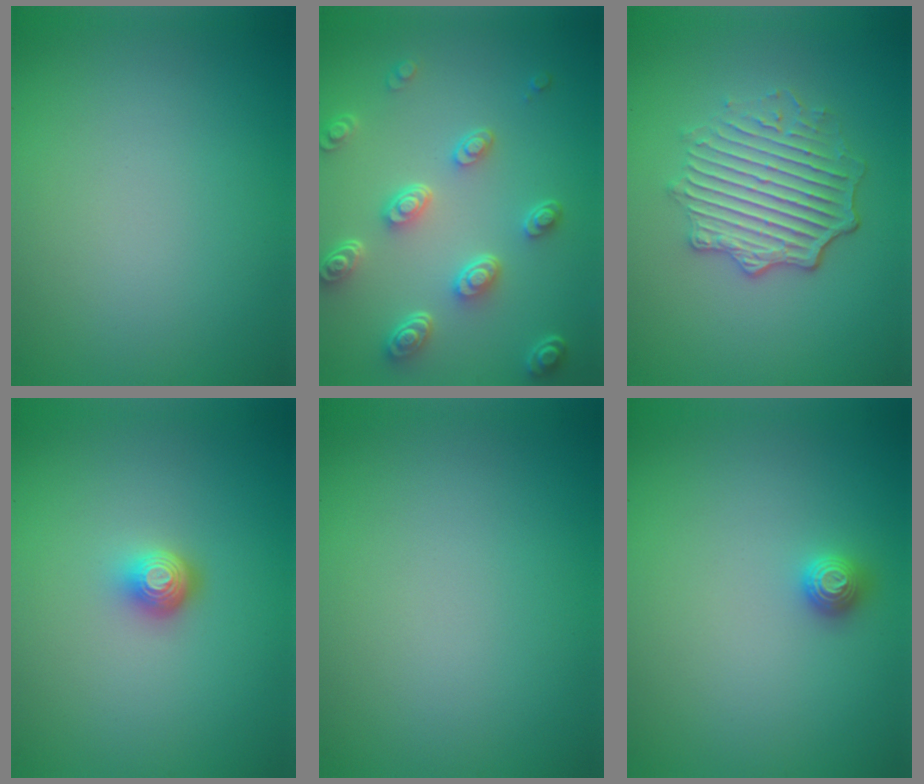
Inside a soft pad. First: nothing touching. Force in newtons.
{"total": 5.2, "press": 3.8, "slide": 3.5}
{"total": 5.2, "press": 4.3, "slide": 2.9}
{"total": 2.3, "press": 1.5, "slide": 1.7}
{"total": 0.0}
{"total": 1.1, "press": 1.1, "slide": 0.2}